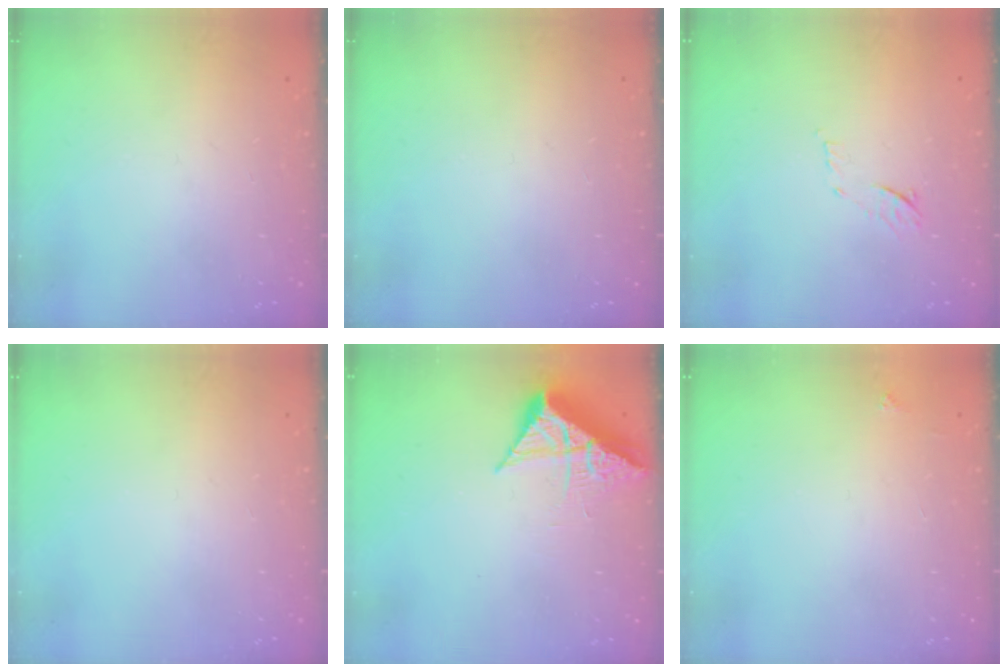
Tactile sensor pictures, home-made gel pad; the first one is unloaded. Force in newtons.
{"total": 0.0}
{"total": 8.0, "press": 7.9, "slide": 1.0}
{"total": 0.0}
{"total": 8.9, "press": 8.9, "slide": 0.9}
{"total": 2.0, "press": 2.0, "slide": 0.3}